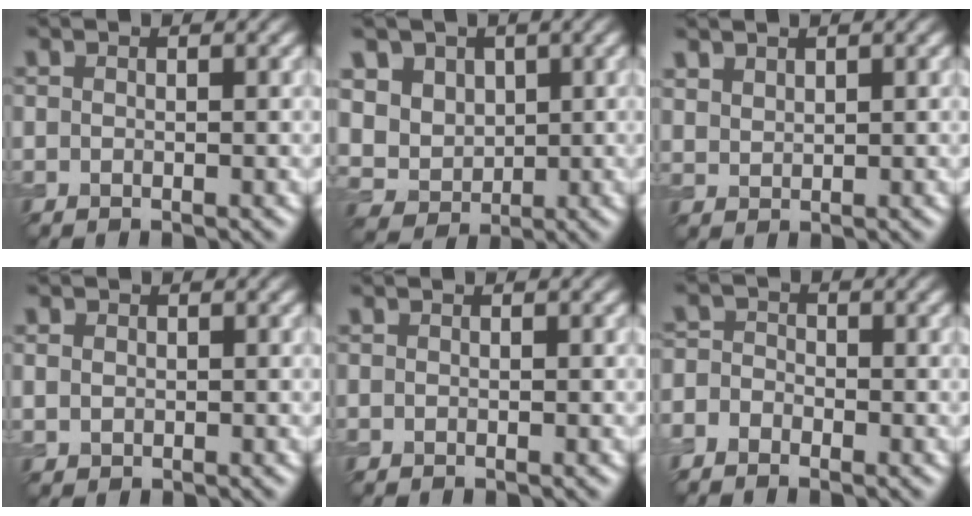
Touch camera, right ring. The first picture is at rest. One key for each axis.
{"total": 5.3, "fx": 1.6, "fy": 4.6, "fz": 2.1, "tx": -0.049, "ty": 0.001, "tz": 0.030}
{"total": 1.6, "fx": 1.4, "fy": 0.7, "fz": 0.4, "tx": -0.014, "ty": 0.002, "tz": 0.033}
{"total": 1.1, "fx": 0.3, "fy": 0.9, "fz": 0.5, "tx": -0.010, "ty": -0.002, "tz": 0.009}
{"total": 0.0}
{"total": 2.2, "fx": -1.4, "fy": 1.6, "fz": 0.7, "tx": -0.003, "ty": 0.008, "tz": -0.034}